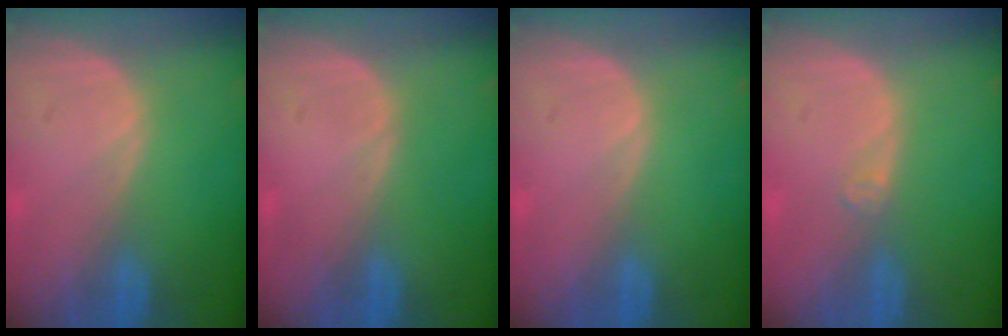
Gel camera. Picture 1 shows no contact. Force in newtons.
{"total": 0.0}
{"total": 0.0}
{"total": 1.1, "press": 0.8, "slide": 0.7}